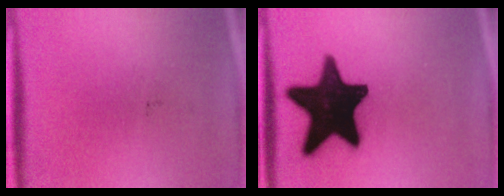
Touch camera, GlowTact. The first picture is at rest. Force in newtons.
{"total": 20.0}